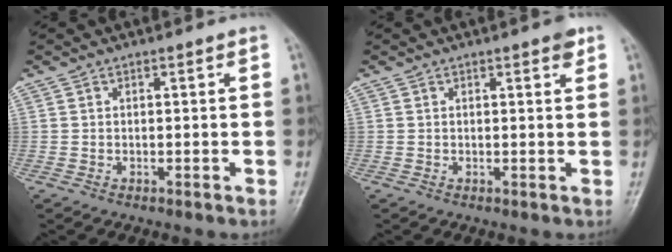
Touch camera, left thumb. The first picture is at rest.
{"total": 1.8, "force": [1.1, 0.5, 1.4], "torque": [-0.016, -0.004, 0.013]}